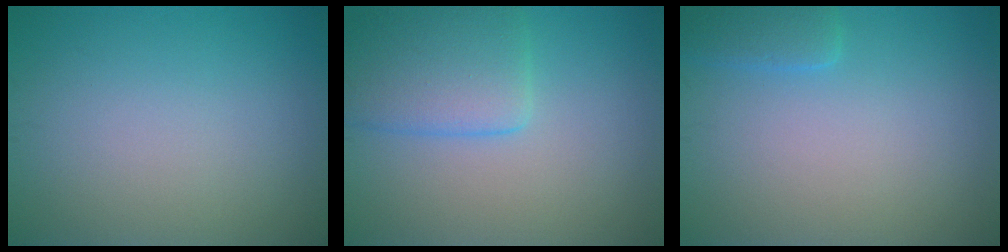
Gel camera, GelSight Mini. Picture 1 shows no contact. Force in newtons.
{"total": 4.4, "press": 4.4, "slide": 0.2}
{"total": 1.9, "press": 1.9, "slide": 0.1}